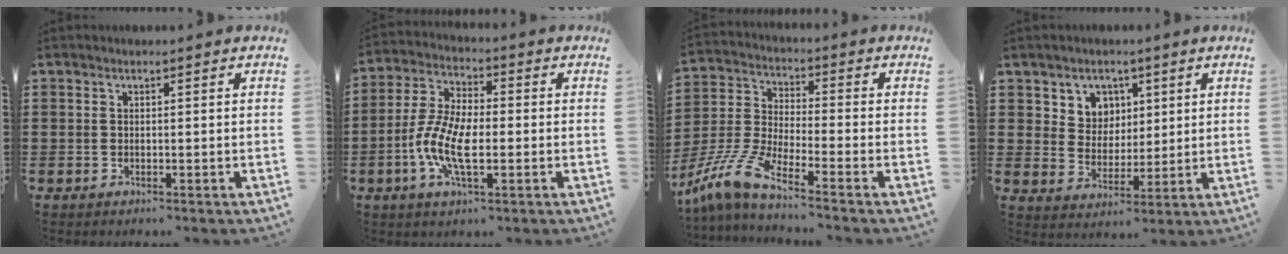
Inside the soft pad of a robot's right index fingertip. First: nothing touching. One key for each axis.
{"total": 9.5, "fx": -2.6, "fy": 3.8, "fz": 8.3, "tx": -0.202, "ty": -0.017, "tz": -0.056}
{"total": 7.5, "fx": -6.1, "fy": 0.6, "fz": 4.4, "tx": -0.120, "ty": -0.014, "tz": -0.129}
{"total": 5.2, "fx": 2.7, "fy": 4.4, "fz": 0.5, "tx": -0.030, "ty": 0.005, "tz": 0.047}